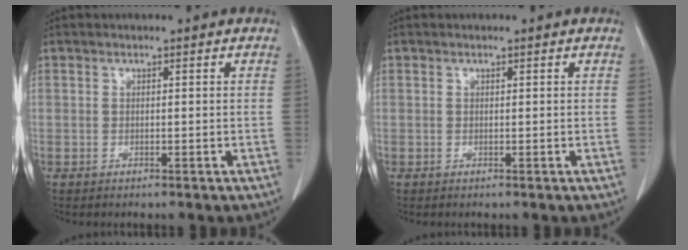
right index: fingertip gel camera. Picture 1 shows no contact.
{"total": 0.0}